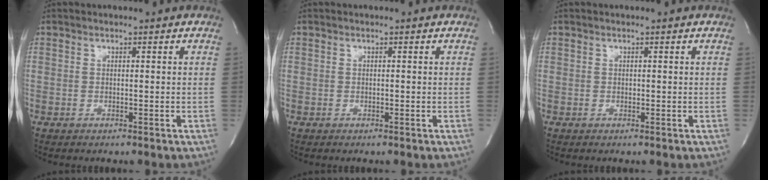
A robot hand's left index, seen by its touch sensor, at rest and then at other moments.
{"total": 0.0}
{"total": 0.0}